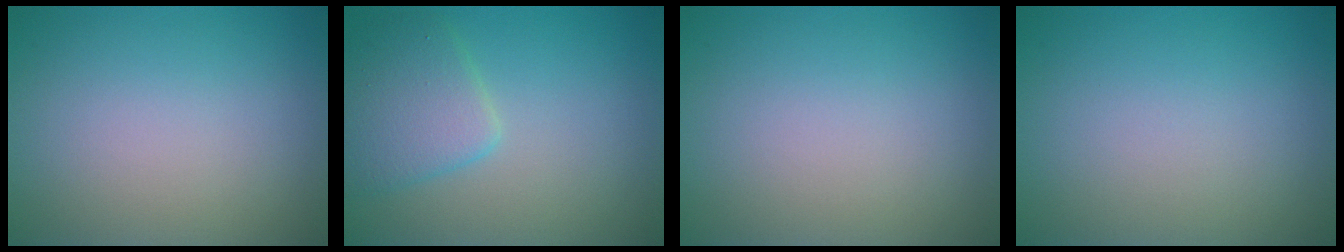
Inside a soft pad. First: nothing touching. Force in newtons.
{"total": 3.7, "press": 3.7, "slide": 0.1}
{"total": 0.0}
{"total": 0.0}